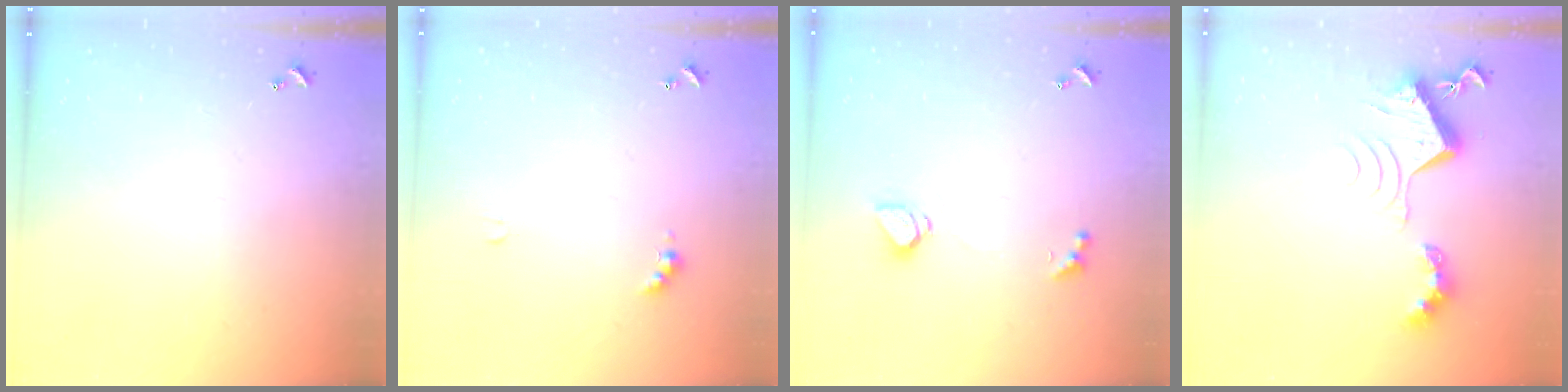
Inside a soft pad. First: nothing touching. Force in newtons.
{"total": 2.0, "press": 2.0, "slide": 0.5}
{"total": 2.2, "press": 2.2, "slide": 0.5}
{"total": 8.8, "press": 8.8, "slide": 1.0}